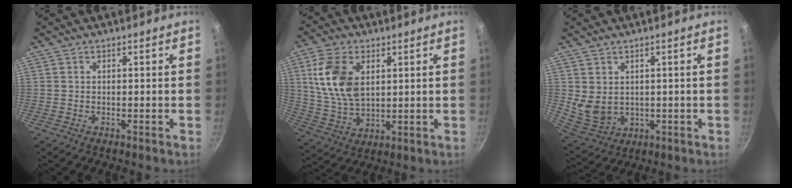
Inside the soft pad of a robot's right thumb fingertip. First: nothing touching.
{"total": 13.3, "force": [3.4, 8.3, 9.9], "torque": [-0.176, -0.015, 0.074]}
{"total": 6.7, "force": [1.4, 5.3, 3.9], "torque": [-0.058, -0.017, 0.047]}